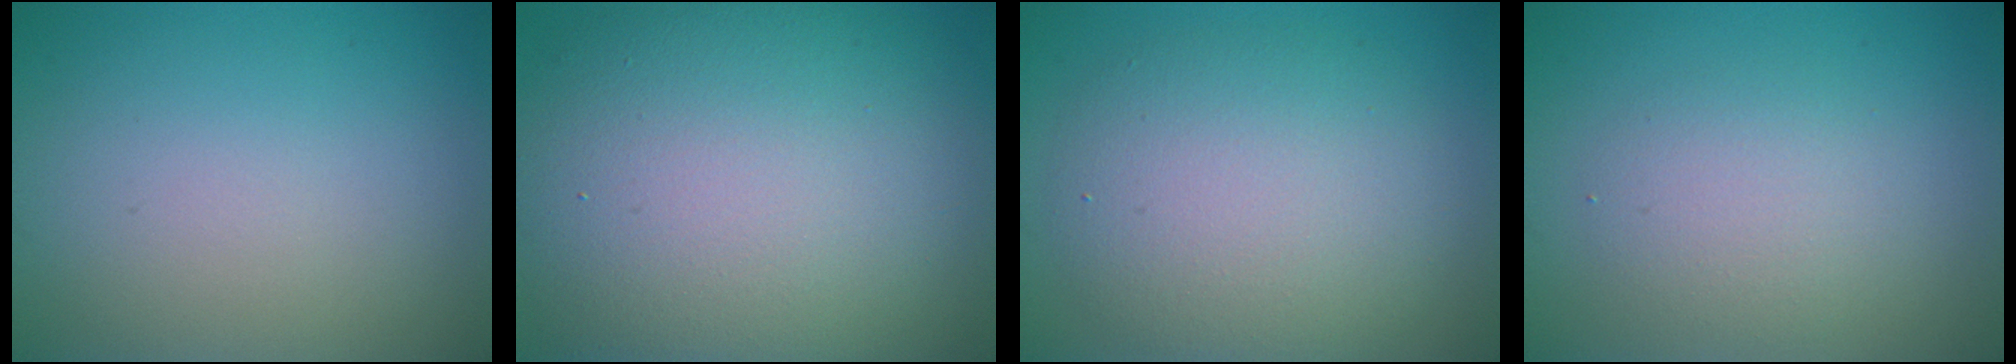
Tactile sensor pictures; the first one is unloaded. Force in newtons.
{"total": 14.9, "press": 14.9, "slide": 1.1}
{"total": 6.5, "press": 6.5, "slide": 0.5}
{"total": 2.7, "press": 2.7, "slide": 0.0}